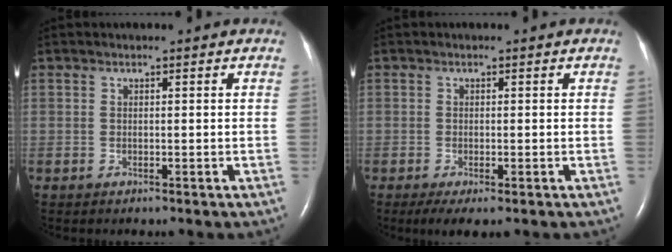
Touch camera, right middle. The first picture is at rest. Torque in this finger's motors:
{"motor_torque": [0.65, -0.56, 0.23, 0.07]}